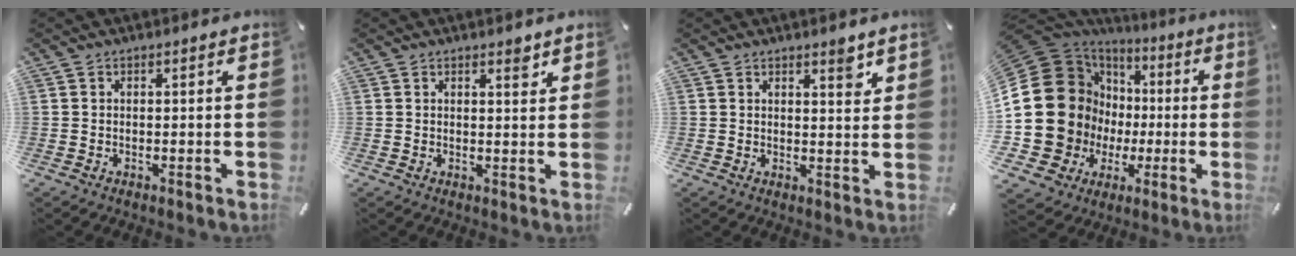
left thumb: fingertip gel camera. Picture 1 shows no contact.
{"total": 2.3, "force": [1.8, 0.9, 1.2], "torque": [-0.003, -0.013, 0.026]}
{"total": 3.9, "force": [2.9, 1.4, 2.1], "torque": [-0.015, -0.022, 0.045]}
{"total": 24.3, "force": [0.8, 20.7, 12.6], "torque": [-0.266, -0.033, 0.054]}